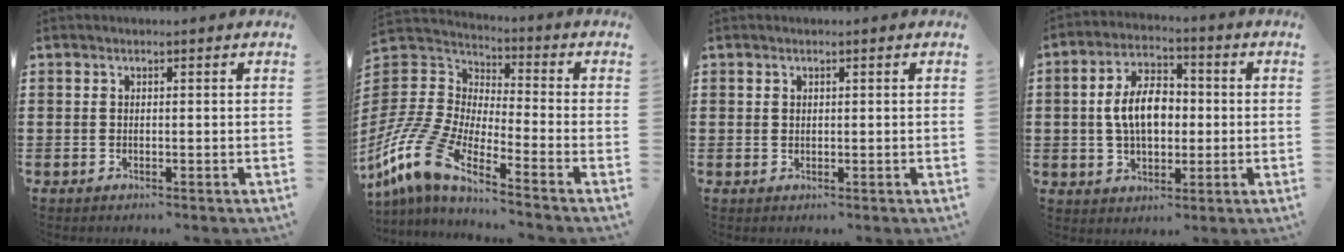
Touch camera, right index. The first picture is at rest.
{"total": 10.6, "force": [-8.5, 2.7, 5.7], "torque": [-0.169, -0.007, -0.185]}
{"total": 0.7, "force": [0.4, 0.5, 0.2], "torque": [-0.005, 0.002, 0.008]}
{"total": 8.7, "force": [0.0, 5.1, 7.0], "torque": [-0.147, 0.009, -0.008]}